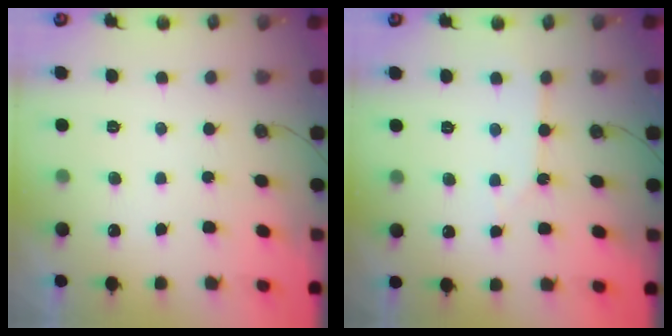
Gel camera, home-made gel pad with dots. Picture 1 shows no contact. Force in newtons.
{"total": 2.8, "press": 2.8, "slide": 0.5}